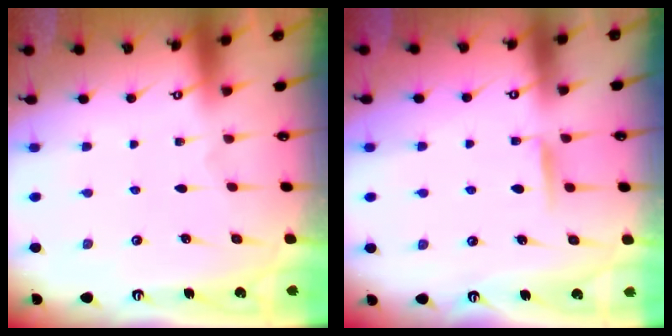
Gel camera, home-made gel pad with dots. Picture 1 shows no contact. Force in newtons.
{"total": 6.1, "press": 6.1, "slide": 0.9}